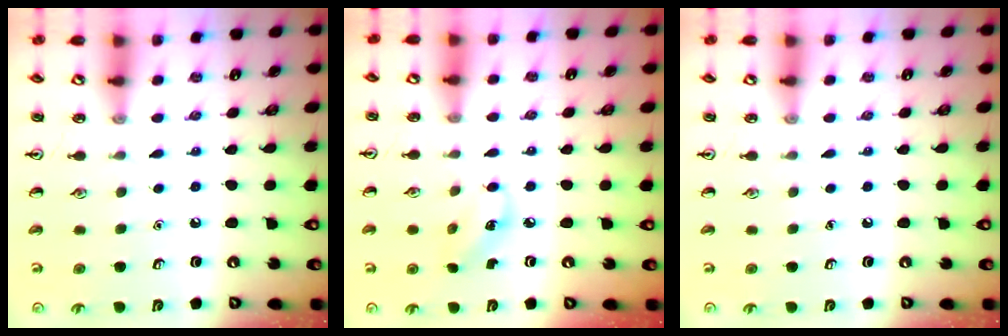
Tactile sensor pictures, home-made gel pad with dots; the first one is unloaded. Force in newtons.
{"total": 3.9, "press": 3.7, "slide": 1.3}
{"total": 0.0}